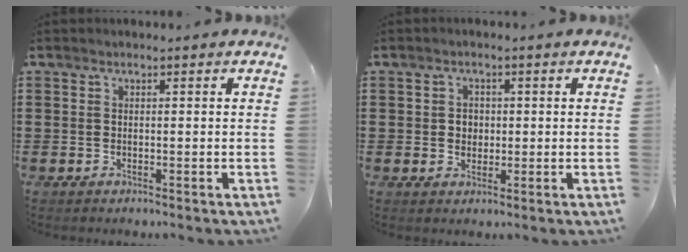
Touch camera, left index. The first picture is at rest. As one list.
[{"total": 2.0, "force": [0.3, 1.8, 0.8], "torque": [-0.016, 0.006, 0.001]}]